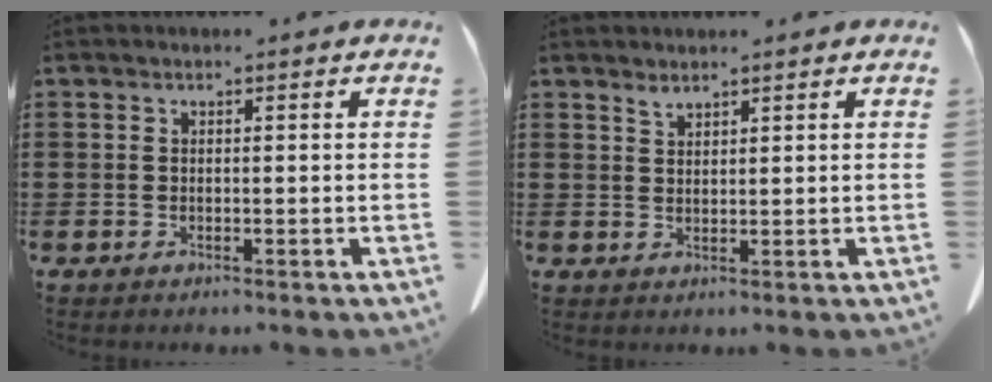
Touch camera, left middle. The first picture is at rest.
{"total": 1.5, "force": [1.4, 0.2, 0.4], "torque": [-0.011, -0.001, 0.028]}